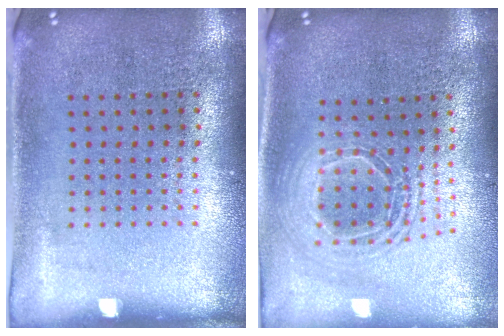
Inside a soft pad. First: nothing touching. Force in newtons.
{"total": 2.0, "press": 1.5, "slide": 1.3}